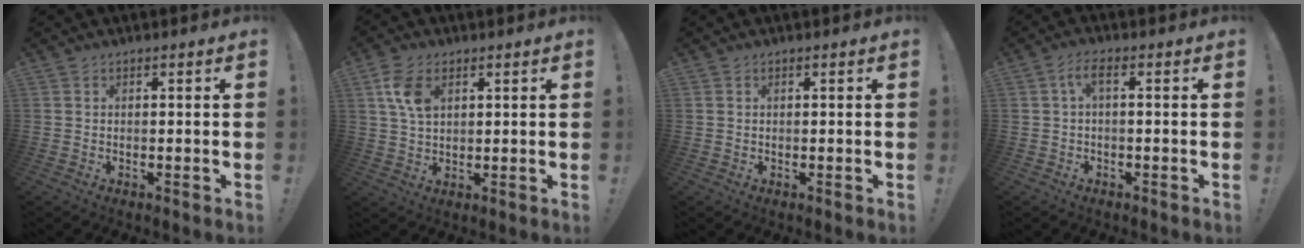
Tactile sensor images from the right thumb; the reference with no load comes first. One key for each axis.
{"total": 8.2, "fx": 3.2, "fy": 5.0, "fz": 5.6, "tx": -0.103, "ty": -0.003, "tz": 0.062}
{"total": 0.0}
{"total": 3.9, "fx": 0.2, "fy": 1.0, "fz": 3.7, "tx": -0.079, "ty": -0.001, "tz": 0.001}